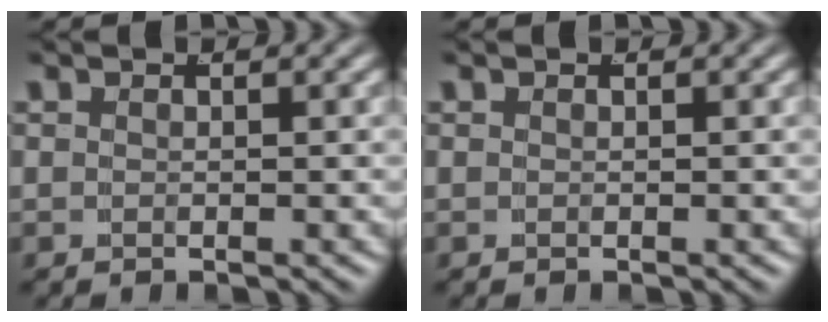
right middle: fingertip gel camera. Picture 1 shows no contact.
{"total": 0.0}